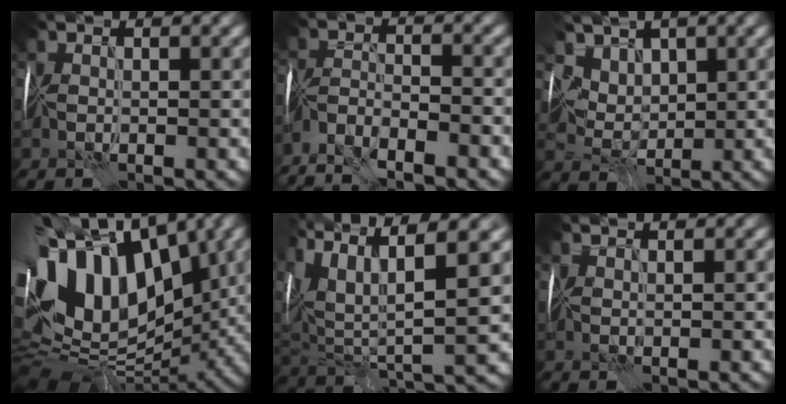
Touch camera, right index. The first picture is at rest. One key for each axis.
{"total": 6.5, "fx": -5.3, "fy": 2.2, "fz": 3.1, "tx": -0.054, "ty": -0.004, "tz": -0.100}
{"total": 5.2, "fx": 3.1, "fy": 3.7, "fz": 1.8, "tx": -0.051, "ty": -0.014, "tz": 0.066}
{"total": 17.2, "fx": 3.0, "fy": 10.9, "fz": 12.9, "tx": -0.233, "ty": 0.015, "tz": 0.060}
{"total": 13.8, "fx": 6.8, "fy": 4.9, "fz": 10.9, "tx": -0.237, "ty": 0.031, "tz": 0.128}
{"total": 1.1, "fx": 1.0, "fy": 0.4, "fz": 0.3, "tx": -0.007, "ty": 0.009, "tz": 0.018}